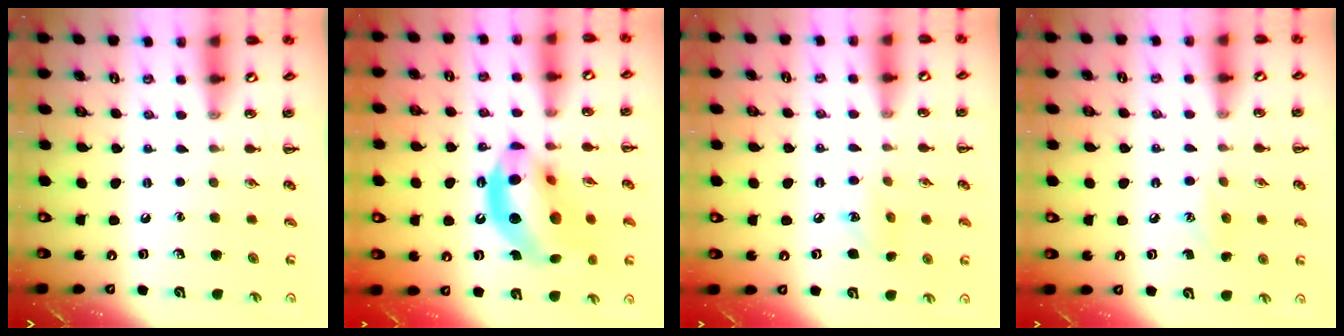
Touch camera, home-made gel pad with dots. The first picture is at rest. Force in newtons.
{"total": 18.0, "press": 17.5, "slide": 4.5}
{"total": 5.8, "press": 5.5, "slide": 1.6}
{"total": 8.0, "press": 7.8, "slide": 2.0}